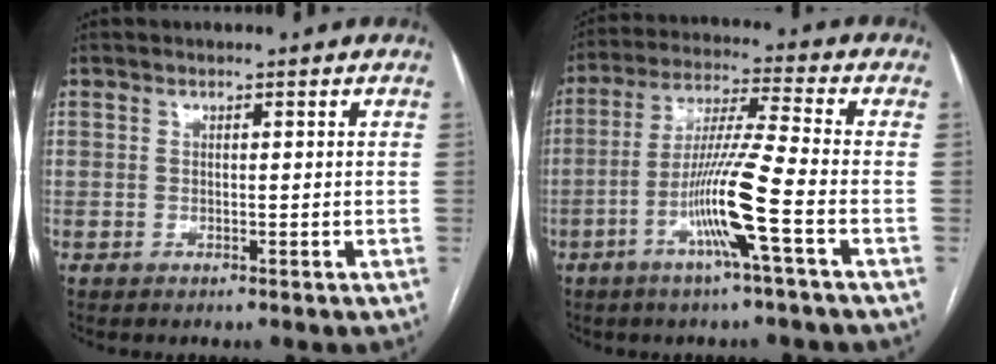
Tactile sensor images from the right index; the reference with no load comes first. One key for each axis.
{"total": 11.0, "fx": -4.2, "fy": -1.3, "fz": 10.1, "tx": -0.199, "ty": -0.003, "tz": -0.083}